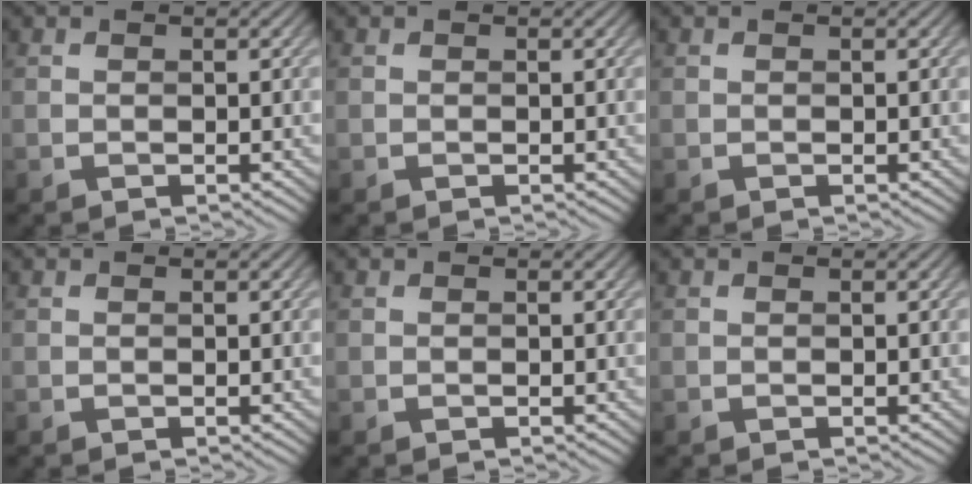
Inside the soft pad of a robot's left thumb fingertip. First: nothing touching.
{"total": 0.0}
{"total": 0.0}
{"total": 0.0}
{"total": 0.0}
{"total": 0.0}